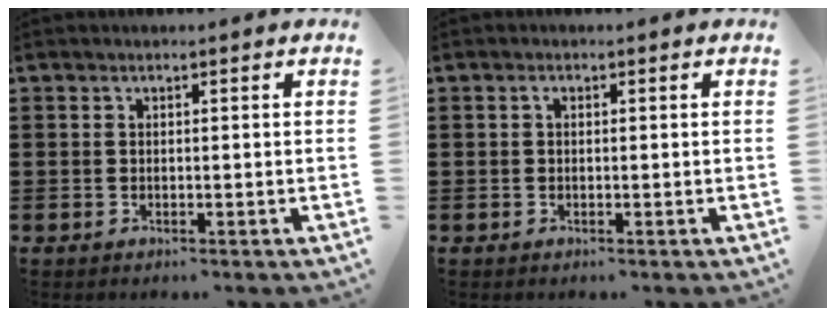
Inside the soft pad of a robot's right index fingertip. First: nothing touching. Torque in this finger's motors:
{"motor_torque": [0.29, -0.19, 0.05, 0.04]}